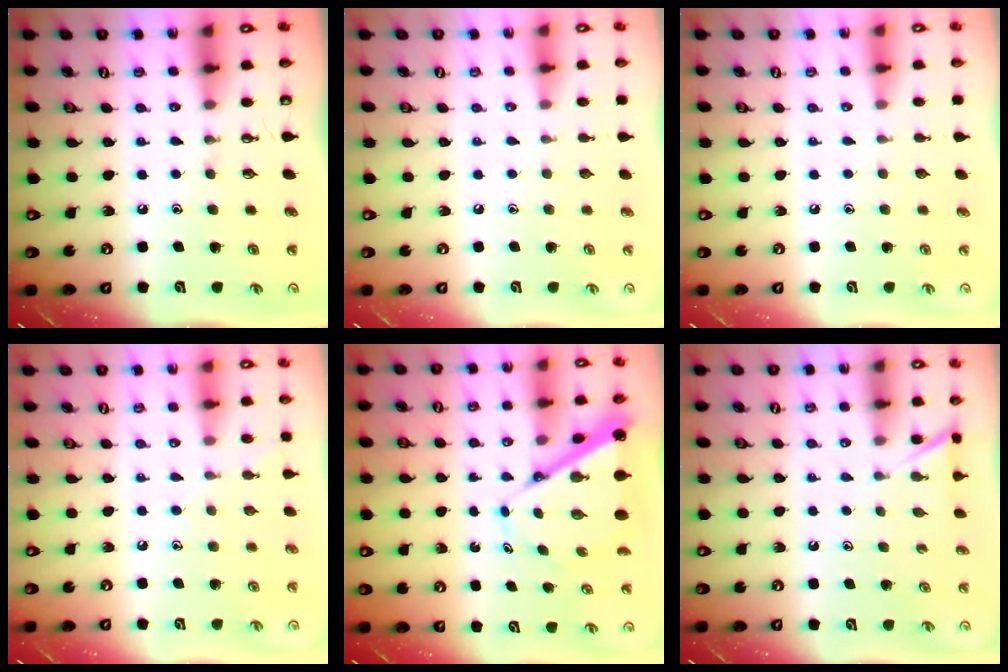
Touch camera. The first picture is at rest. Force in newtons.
{"total": 0.0}
{"total": 0.0}
{"total": 5.3, "press": 5.3, "slide": 0.6}
{"total": 8.2, "press": 8.1, "slide": 0.8}
{"total": 2.7, "press": 2.7, "slide": 0.3}